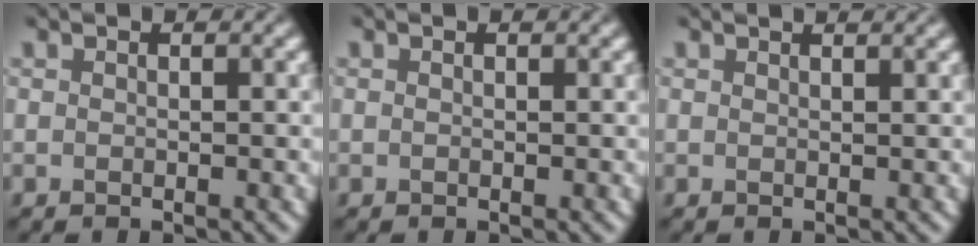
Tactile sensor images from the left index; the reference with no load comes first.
{"total": 0.0}
{"total": 1.2, "force": [1.1, 0.2, 0.5], "torque": [-0.006, -0.002, 0.009]}